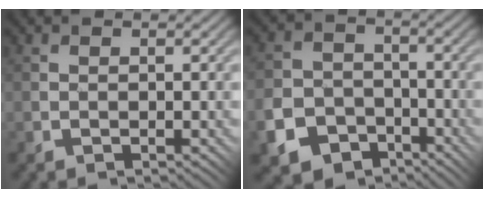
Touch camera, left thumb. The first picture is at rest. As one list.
[{"total": 9.1, "force": [-5.0, 6.9, 3.1], "torque": [-0.084, -0.031, -0.093]}]